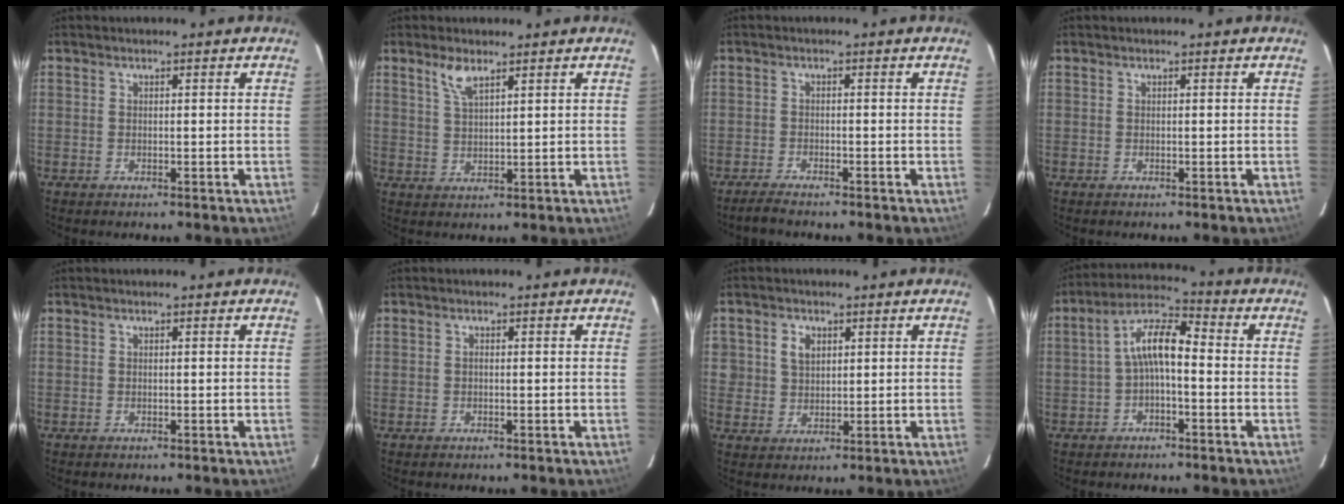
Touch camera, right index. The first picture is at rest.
{"total": 4.0, "force": [2.7, 1.2, 2.6], "torque": [-0.052, 0.003, 0.055]}
{"total": 2.7, "force": [-2.5, 0.1, 1.0], "torque": [-0.035, -0.007, -0.048]}
{"total": 0.0}
{"total": 0.0}
{"total": 0.0}
{"total": 3.7, "force": [1.5, 3.1, 1.5], "torque": [-0.020, 0.012, 0.034]}
{"total": 7.3, "force": [-1.2, 2.9, 6.6], "torque": [-0.137, 0.025, -0.025]}